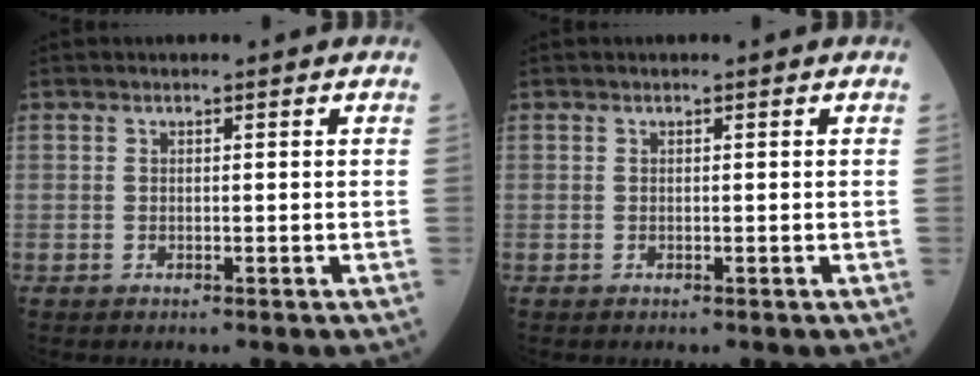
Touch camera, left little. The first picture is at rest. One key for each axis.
{"total": 0.0}